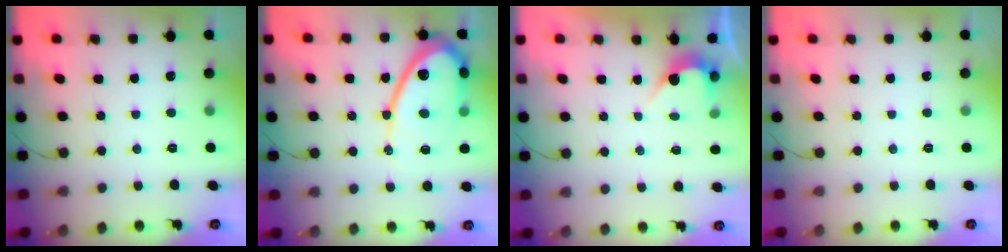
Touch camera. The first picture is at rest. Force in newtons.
{"total": 14.5, "press": 14.4, "slide": 1.4}
{"total": 2.5, "press": 2.5, "slide": 0.2}
{"total": 0.0}